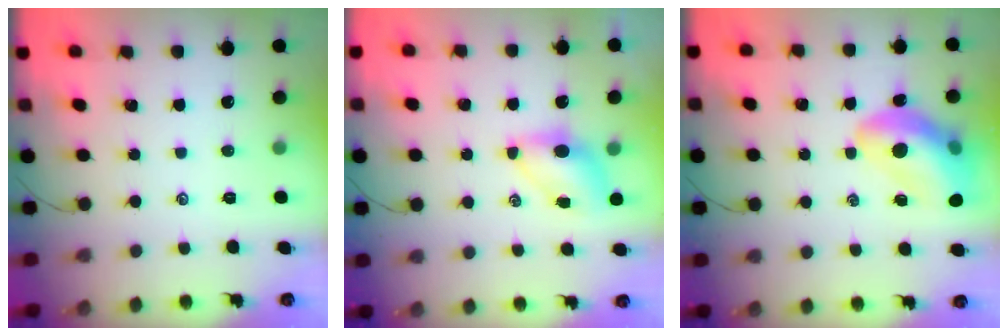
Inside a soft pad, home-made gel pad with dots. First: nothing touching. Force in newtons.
{"total": 5.7, "press": 5.6, "slide": 1.0}
{"total": 16.7, "press": 16.1, "slide": 4.5}